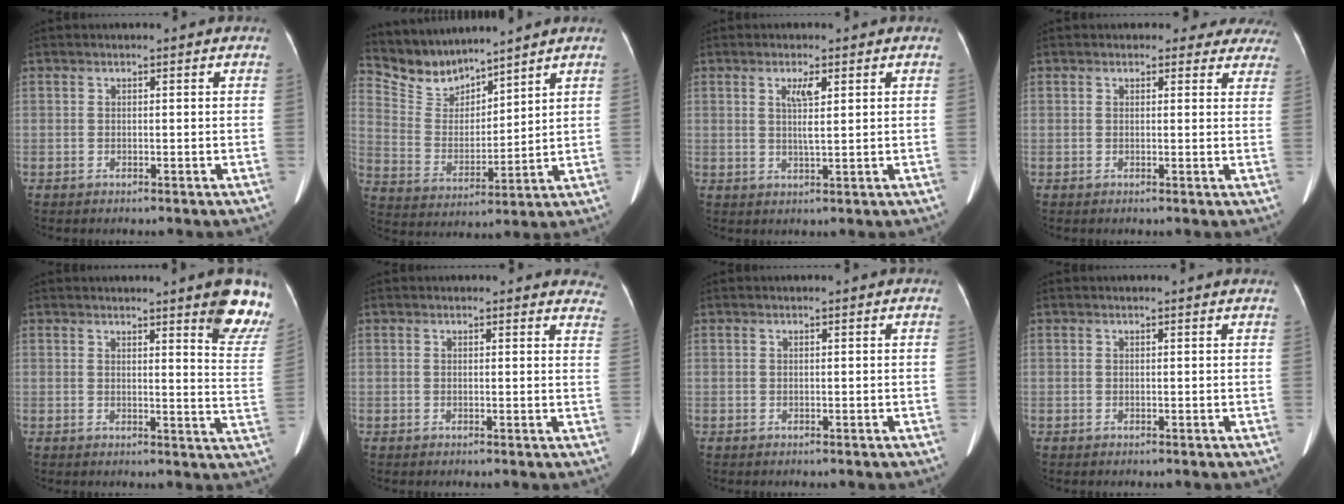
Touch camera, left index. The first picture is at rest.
{"total": 9.0, "force": [8.7, 2.1, 1.0], "torque": [-0.038, 0.008, 0.188]}
{"total": 3.1, "force": [1.2, 0.3, 2.9], "torque": [-0.054, 0.000, 0.019]}
{"total": 7.2, "force": [6.4, 3.4, 0.2], "torque": [0.041, -0.006, 0.039]}
{"total": 8.4, "force": [6.4, 0.5, 5.4], "torque": [-0.041, -0.030, 0.053]}
{"total": 7.4, "force": [7.0, 2.4, 0.9], "torque": [0.031, -0.020, 0.034]}
{"total": 0.0}
{"total": 1.1, "force": [1.1, 0.1, 0.2], "torque": [-0.010, -0.001, 0.002]}